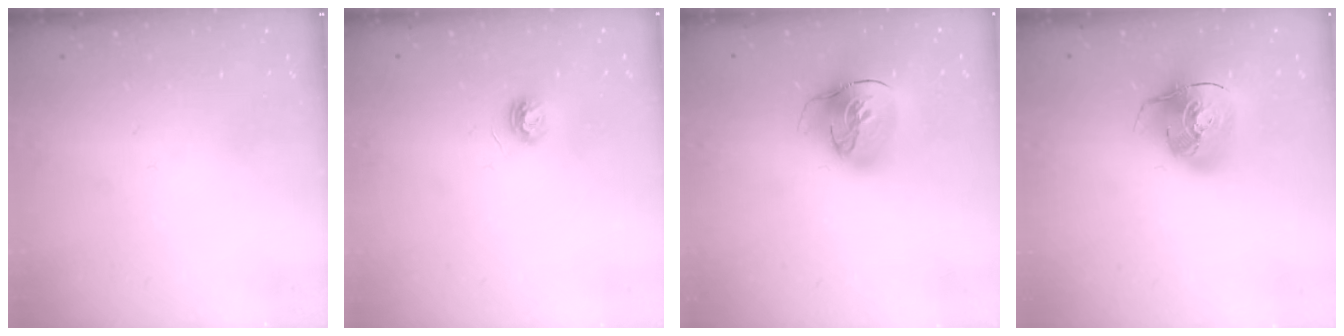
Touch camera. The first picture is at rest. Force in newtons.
{"total": 4.7, "press": 4.6, "slide": 0.5}
{"total": 17.2, "press": 17.1, "slide": 2.0}
{"total": 14.7, "press": 14.5, "slide": 2.4}